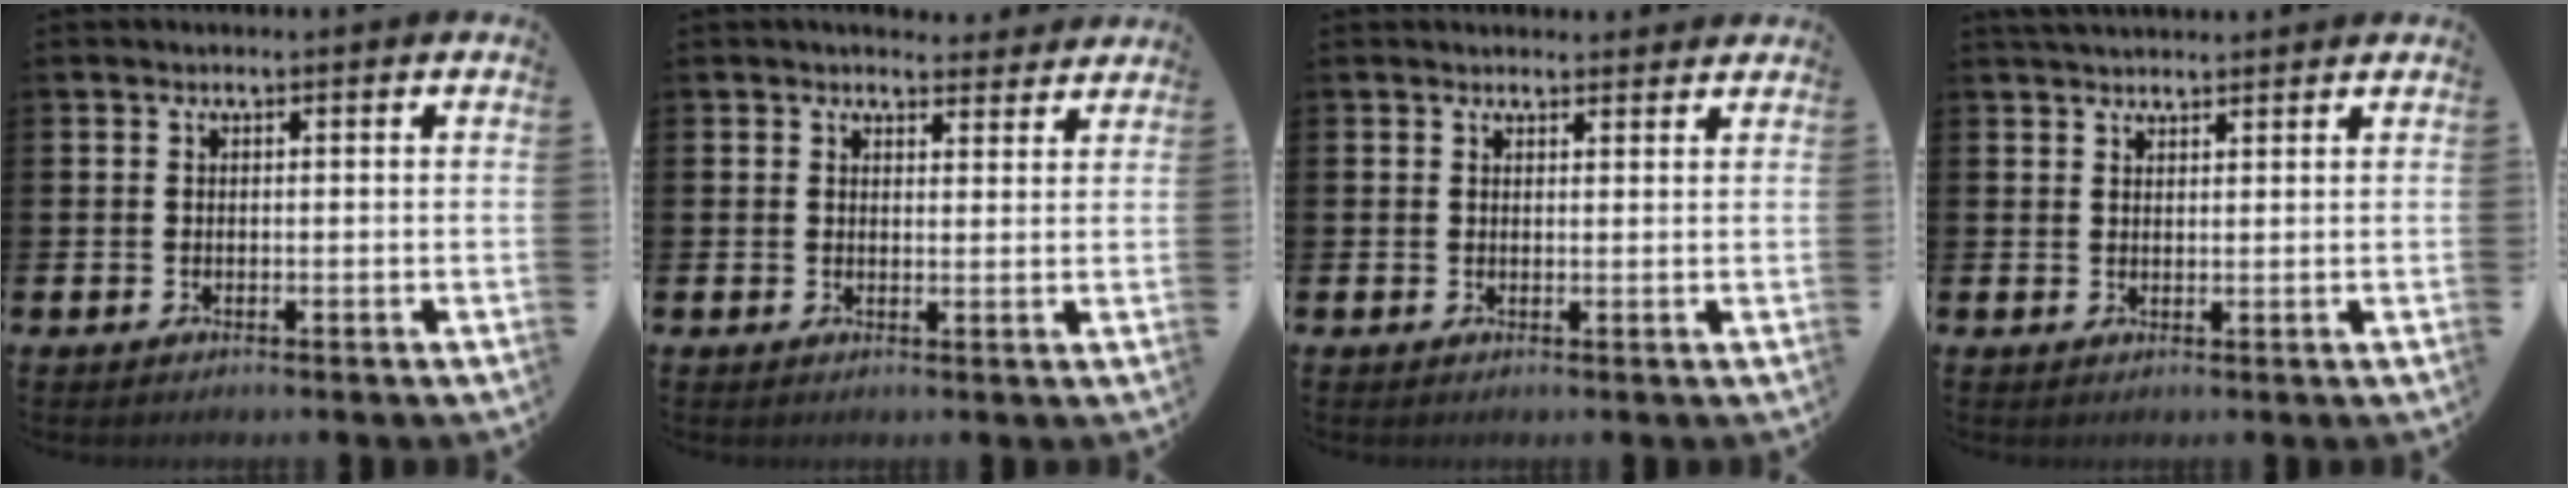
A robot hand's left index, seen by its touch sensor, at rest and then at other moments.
{"total": 3.2, "force": [3.1, 1.0, 0.0], "torque": [0.008, -0.017, 0.053]}
{"total": 1.7, "force": [1.6, 0.5, 0.0], "torque": [0.011, -0.008, 0.027]}
{"total": 2.6, "force": [2.5, 0.4, 0.4], "torque": [-0.002, -0.010, 0.044]}